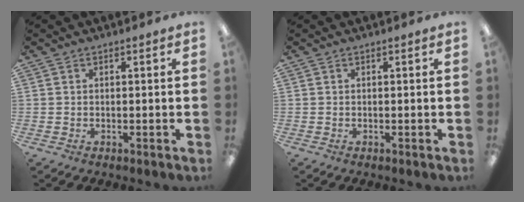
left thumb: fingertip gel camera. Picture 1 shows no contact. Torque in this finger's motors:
{"motor_torque": [0.00, 0.00, -0.14, 0.14, 0.00]}